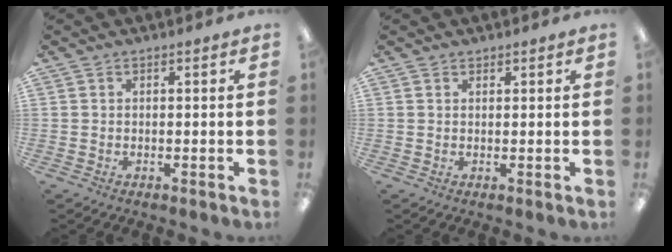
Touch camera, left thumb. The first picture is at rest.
{"total": 0.7, "force": [0.6, 0.3, 0.0], "torque": [-0.001, 0.000, 0.012]}